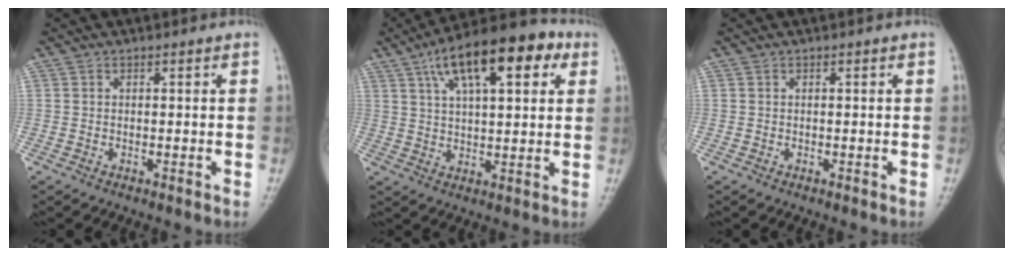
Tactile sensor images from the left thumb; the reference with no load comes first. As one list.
[{"total": 17.1, "force": [7.8, 6.7, 13.7], "torque": [-0.194, 0.002, 0.122]}, {"total": 0.0}]